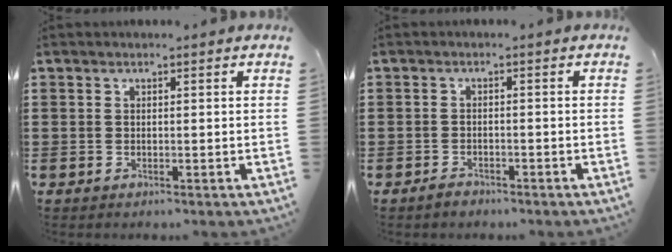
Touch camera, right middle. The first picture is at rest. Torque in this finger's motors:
{"motor_torque": [0.73, -0.32, 0.11, 0.10]}